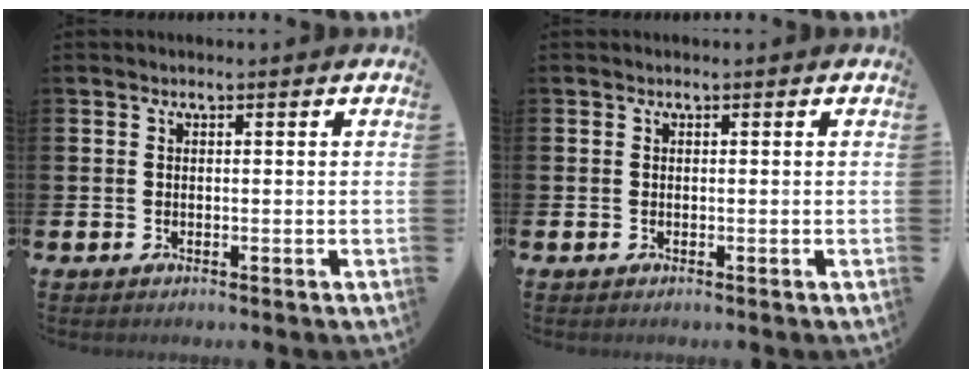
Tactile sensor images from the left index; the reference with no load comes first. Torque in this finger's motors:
{"motor_torque": [0.00, 0.00, 0.00, 0.02]}